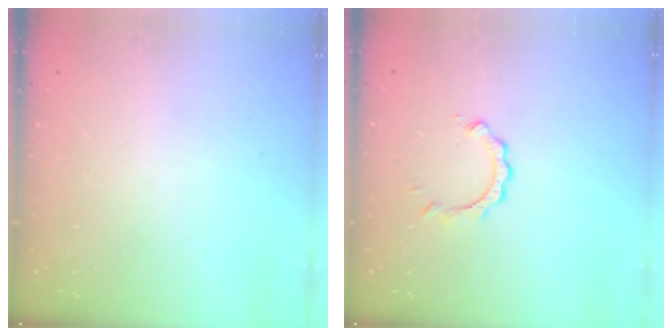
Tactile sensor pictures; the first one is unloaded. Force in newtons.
{"total": 2.3, "press": 2.3, "slide": 0.2}